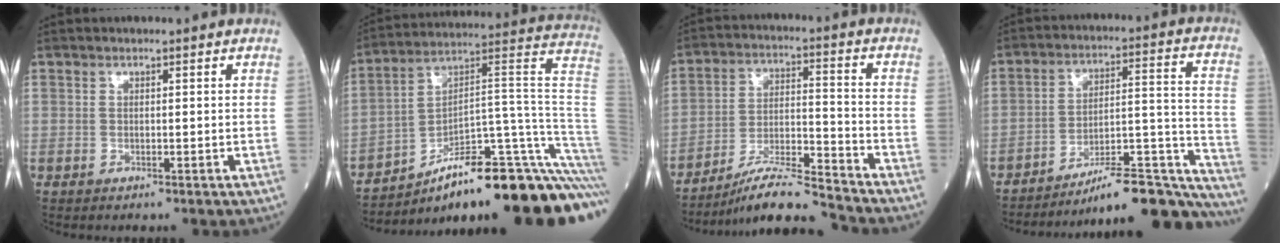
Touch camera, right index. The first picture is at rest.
{"total": 28.1, "force": [-20.2, 3.0, 19.3], "torque": [-0.161, 0.034, -0.294]}
{"total": 10.7, "force": [-9.9, -0.8, 3.9], "torque": [-0.067, 0.008, -0.176]}
{"total": 22.9, "force": [-20.9, 1.8, 9.2], "torque": [-0.056, 0.038, -0.295]}